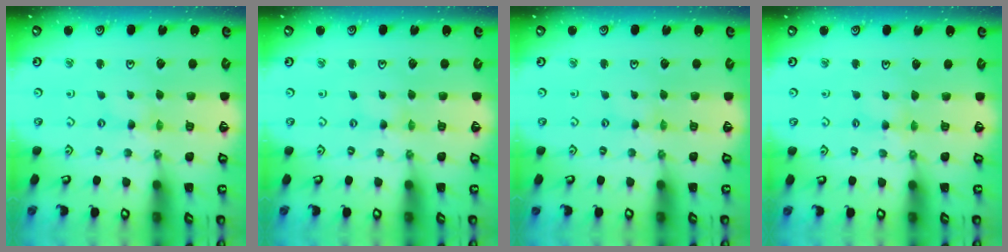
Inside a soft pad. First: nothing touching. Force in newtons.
{"total": 0.0}
{"total": 1.0, "press": 1.0, "slide": 0.2}
{"total": 2.4, "press": 2.4, "slide": 0.4}